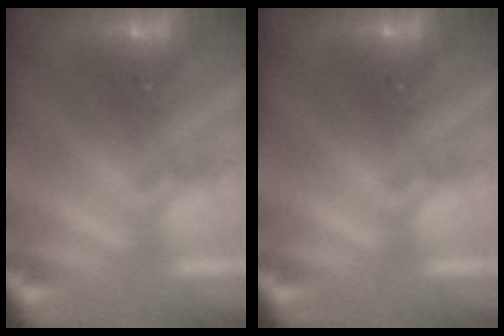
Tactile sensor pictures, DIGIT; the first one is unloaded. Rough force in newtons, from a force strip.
{"total": 0.0}